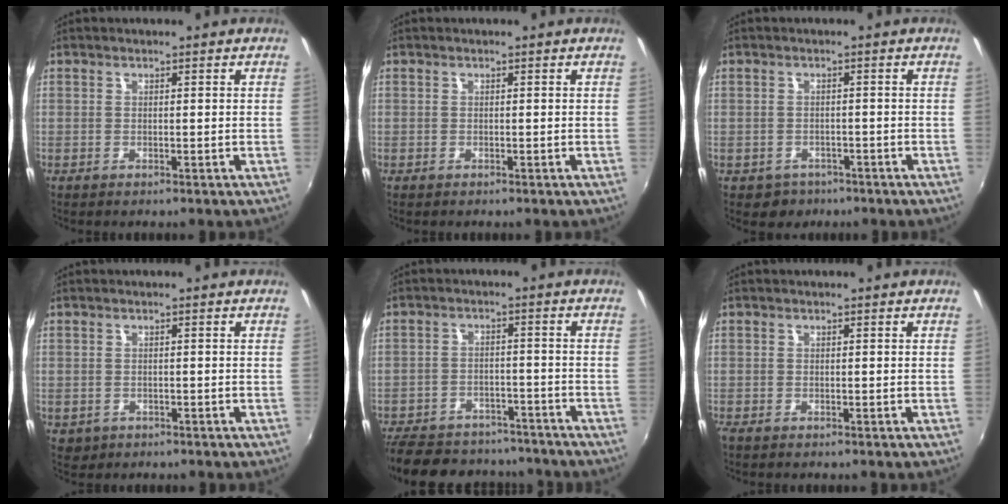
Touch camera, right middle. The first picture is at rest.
{"total": 0.0}
{"total": 3.8, "force": [-2.2, 3.1, 0.7], "torque": [-0.025, -0.003, -0.028]}
{"total": 2.4, "force": [-0.7, 2.1, 0.9], "torque": [-0.022, -0.004, -0.005]}
{"total": 20.4, "force": [-17.0, 8.4, 7.6], "torque": [-0.180, 0.013, -0.235]}
{"total": 0.0}